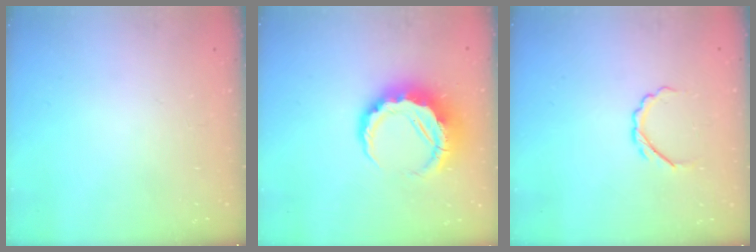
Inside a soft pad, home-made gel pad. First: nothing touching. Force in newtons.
{"total": 9.9, "press": 9.6, "slide": 2.1}
{"total": 5.3, "press": 5.1, "slide": 1.6}